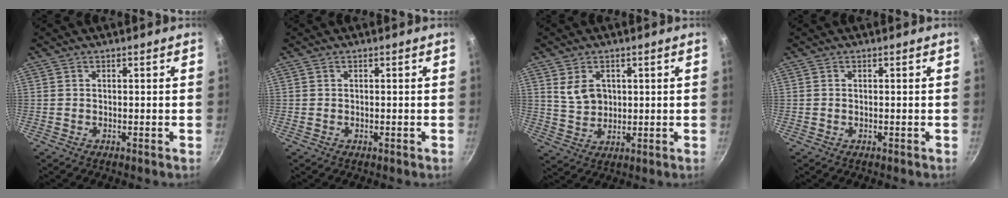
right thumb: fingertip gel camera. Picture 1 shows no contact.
{"total": 0.0}
{"total": 5.3, "force": [1.6, 4.1, 3.0], "torque": [-0.037, -0.008, 0.034]}
{"total": 0.0}